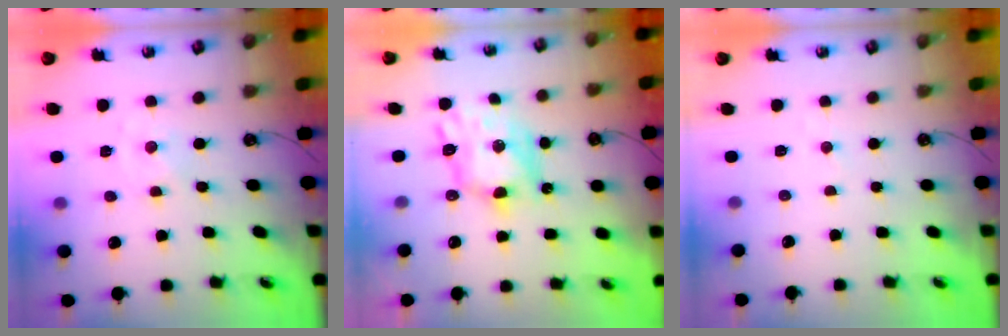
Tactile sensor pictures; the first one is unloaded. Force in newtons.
{"total": 9.6, "press": 9.5, "slide": 0.9}
{"total": 2.9, "press": 2.9, "slide": 0.3}